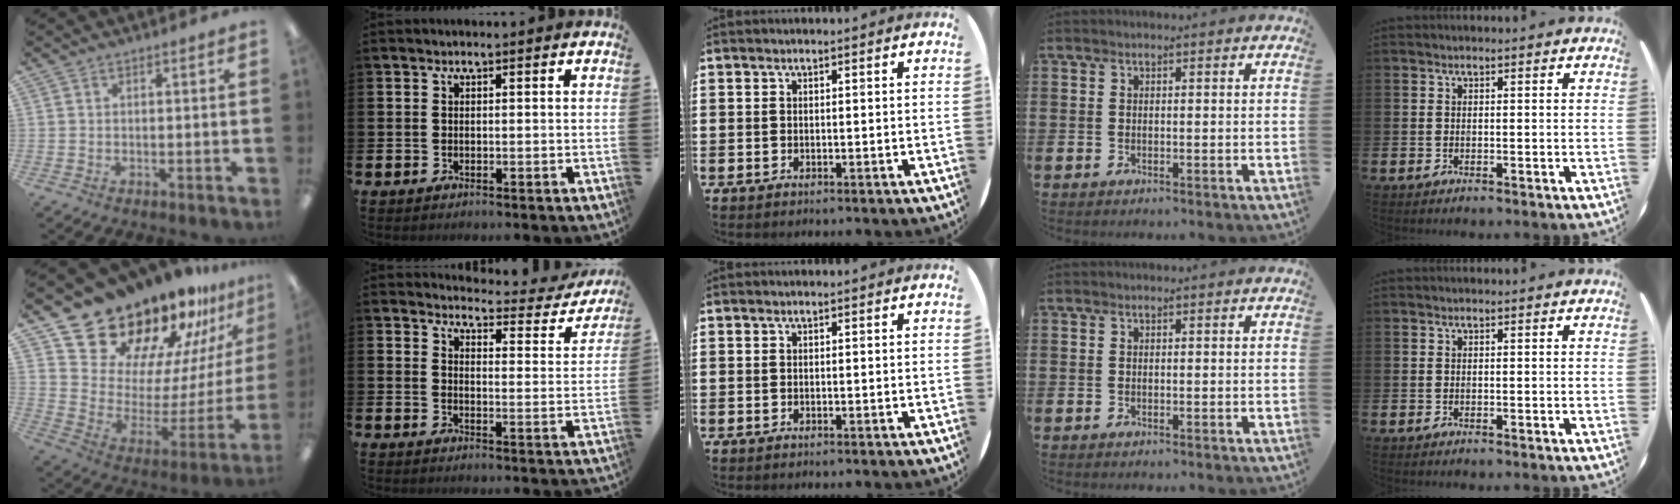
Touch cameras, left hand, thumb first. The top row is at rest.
{"thumb": {"total": 19.9, "force": [17.8, 7.9, 4.3], "torque": [-0.081, -0.152, 0.325]}, "index": {"total": 3.4, "force": [3.3, 1.0, 0.6], "torque": [-0.015, -0.033, 0.046]}}